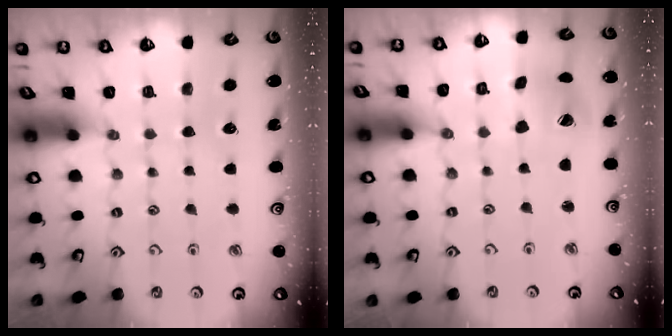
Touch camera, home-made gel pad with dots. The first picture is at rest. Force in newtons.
{"total": 7.5, "press": 7.5, "slide": 0.9}